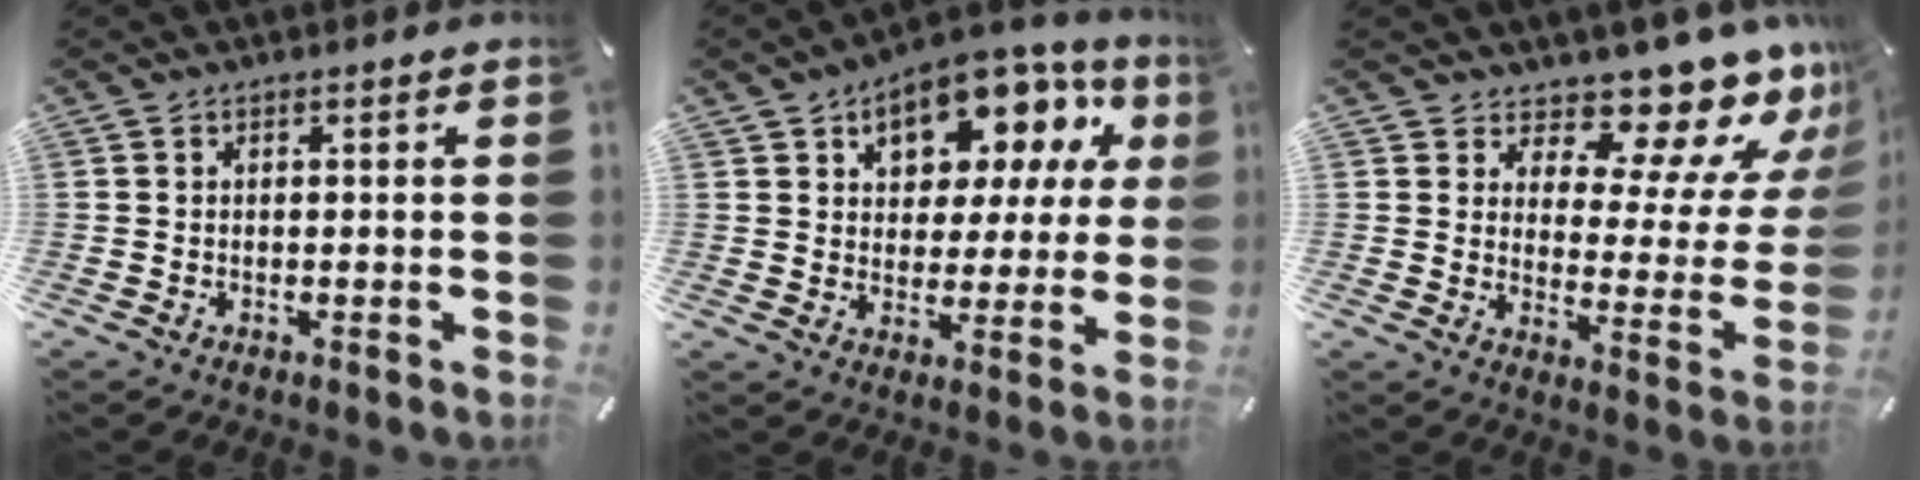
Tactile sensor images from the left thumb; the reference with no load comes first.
{"total": 13.5, "force": [7.6, 8.5, 7.2], "torque": [-0.104, -0.051, 0.132]}
{"total": 12.4, "force": [10.8, 4.5, 4.1], "torque": [-0.049, -0.112, 0.182]}